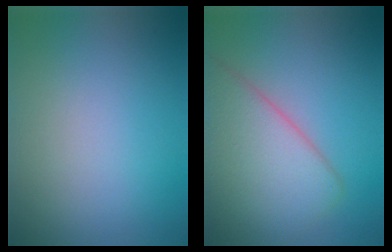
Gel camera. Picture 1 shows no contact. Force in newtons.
{"total": 6.4, "press": 6.4, "slide": 0.4}